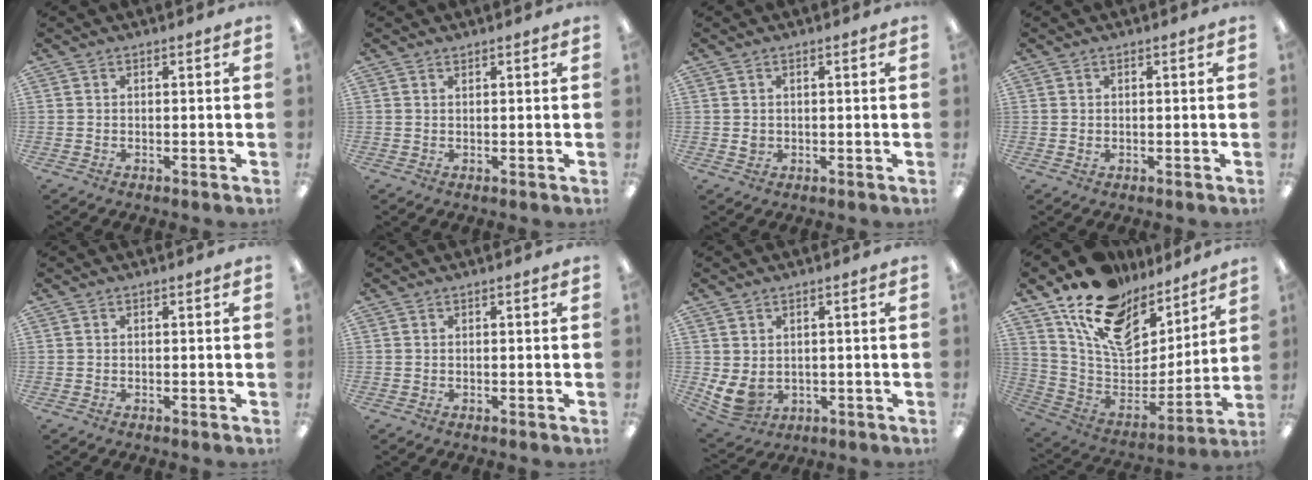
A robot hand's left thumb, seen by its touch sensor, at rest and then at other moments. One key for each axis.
{"total": 0.5, "fx": 0.5, "fy": 0.2, "fz": 0.1, "tx": -0.003, "ty": 0.001, "tz": 0.009}
{"total": 1.4, "fx": 0.1, "fy": 1.3, "fz": 0.6, "tx": -0.006, "ty": 0.001, "tz": -0.001}
{"total": 0.6, "fx": 0.1, "fy": 0.4, "fz": 0.4, "tx": 0.001, "ty": 0.000, "tz": -0.001}
{"total": 0.0}
{"total": 0.0}
{"total": 5.5, "fx": 0.5, "fy": 4.2, "fz": 3.4, "tx": -0.087, "ty": -0.010, "tz": 0.008}
{"total": 17.8, "fx": 12.2, "fy": 10.0, "fz": 8.1, "tx": -0.156, "ty": -0.084, "tz": 0.223}